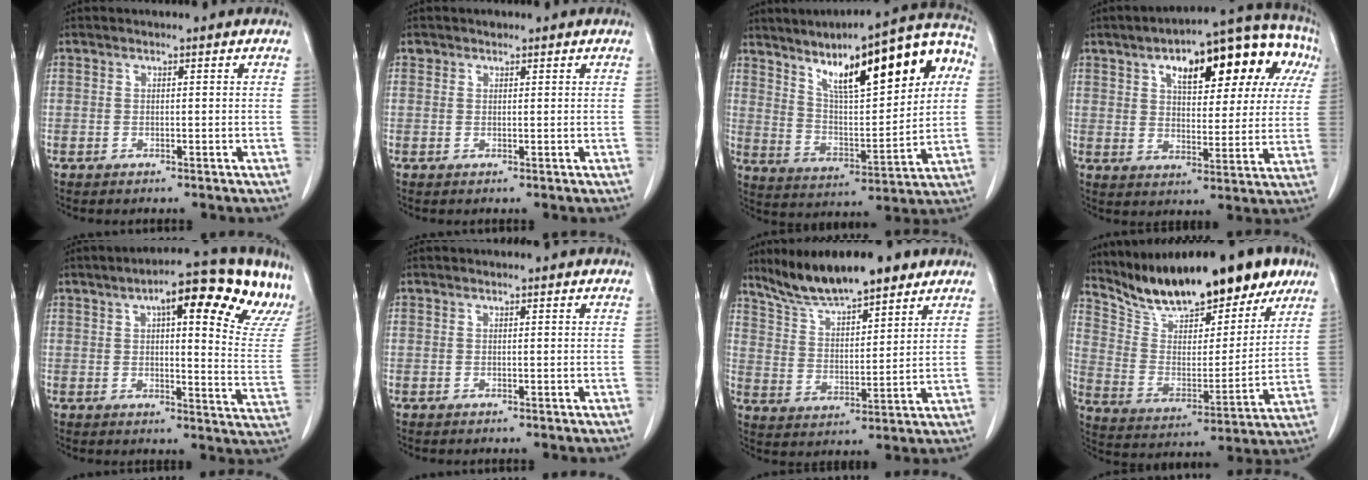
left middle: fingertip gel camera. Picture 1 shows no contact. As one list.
[{"total": 0.8, "force": [0.5, 0.6, 0.0], "torque": [0.001, 0.004, 0.008]}, {"total": 21.6, "force": [8.9, 5.8, 18.9], "torque": [-0.277, 0.038, 0.142]}, {"total": 21.2, "force": [9.2, 8.1, 17.3], "torque": [-0.236, 0.054, 0.128]}, {"total": 21.5, "force": [13.6, 4.1, 16.2], "torque": [-0.196, 0.007, 0.152]}, {"total": 0.0}, {"total": 12.7, "force": [10.4, 2.8, 6.8], "torque": [-0.117, 0.007, 0.183]}, {"total": 22.5, "force": [18.0, 6.6, 11.6], "torque": [-0.182, -0.001, 0.287]}]